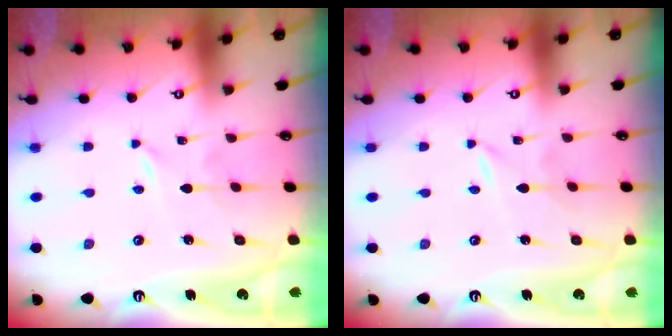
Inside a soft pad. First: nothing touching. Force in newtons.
{"total": 0.0}